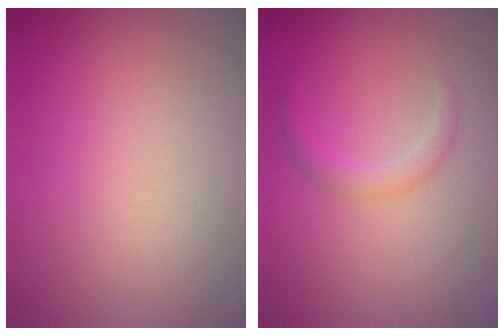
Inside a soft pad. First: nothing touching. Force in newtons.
{"total": 1.5, "press": 1.5, "slide": 0.0}